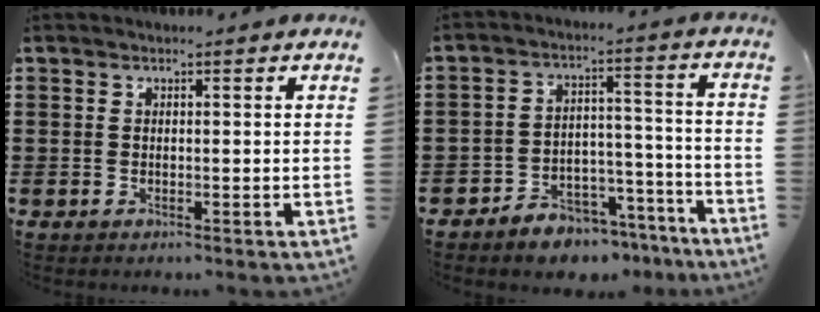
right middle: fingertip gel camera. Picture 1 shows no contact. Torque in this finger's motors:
{"motor_torque": [1.32, -0.82, 0.31, 0.07]}